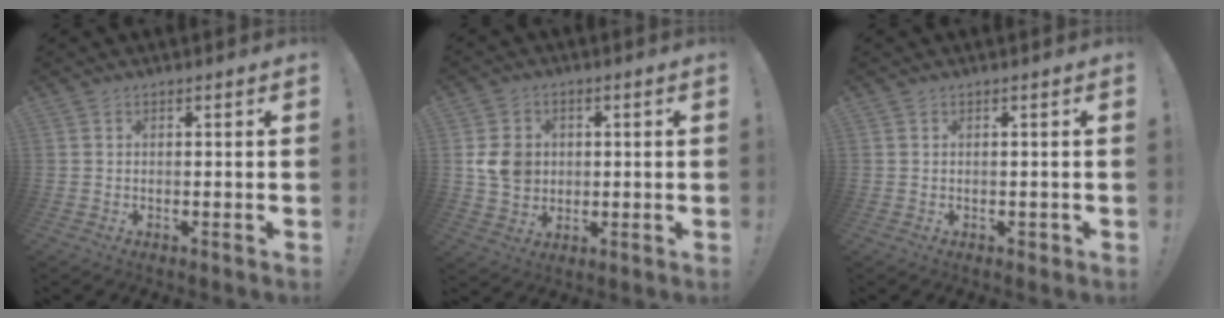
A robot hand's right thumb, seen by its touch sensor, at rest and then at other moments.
{"total": 8.6, "force": [1.0, 7.6, 4.0], "torque": [-0.062, 0.001, 0.023]}
{"total": 1.1, "force": [-0.2, 0.8, 0.7], "torque": [-0.008, 0.001, -0.003]}